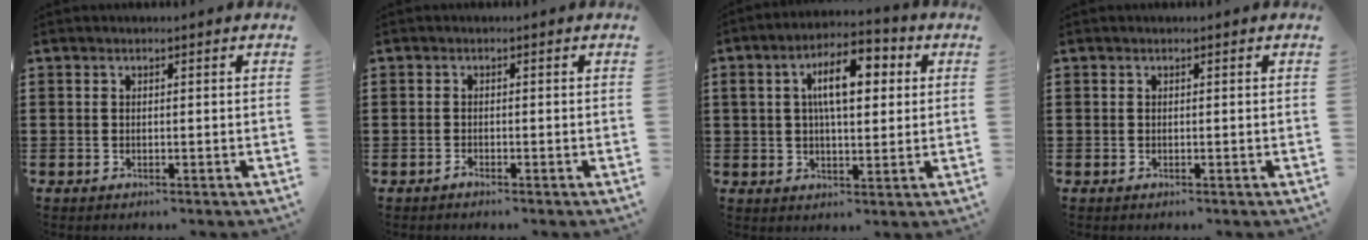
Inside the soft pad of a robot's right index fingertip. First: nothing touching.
{"total": 0.6, "force": [-0.6, 0.0, 0.1], "torque": [-0.002, -0.001, -0.012]}
{"total": 9.4, "force": [2.5, 4.0, 8.1], "torque": [-0.140, 0.008, 0.035]}
{"total": 0.0}